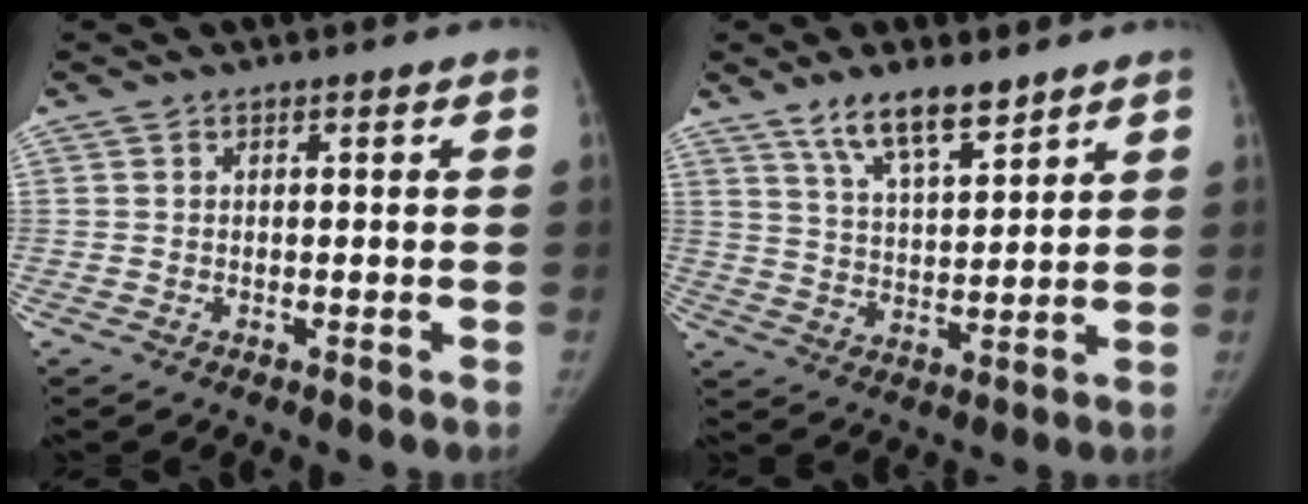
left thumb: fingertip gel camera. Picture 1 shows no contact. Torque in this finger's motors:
{"motor_torque": [0.06, -0.02, 0.71, -0.61, 0.04]}